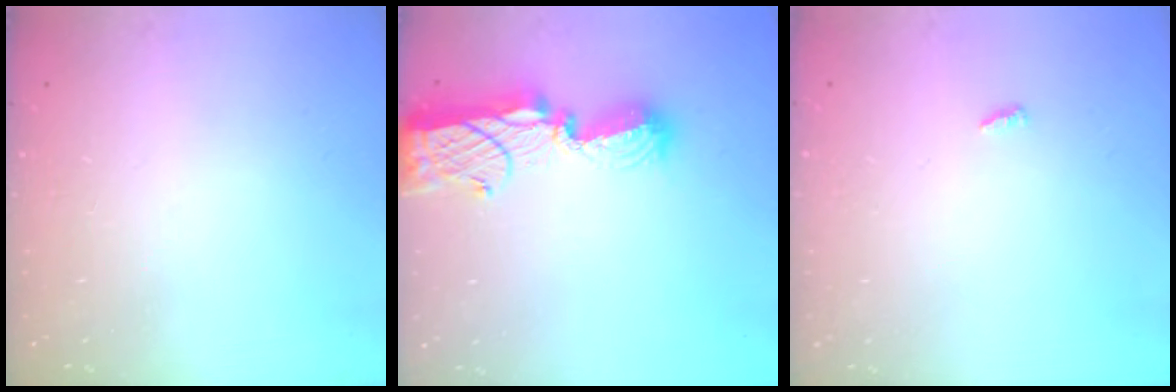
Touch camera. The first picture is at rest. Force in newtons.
{"total": 14.4, "press": 14.3, "slide": 1.7}
{"total": 2.7, "press": 2.7, "slide": 0.2}